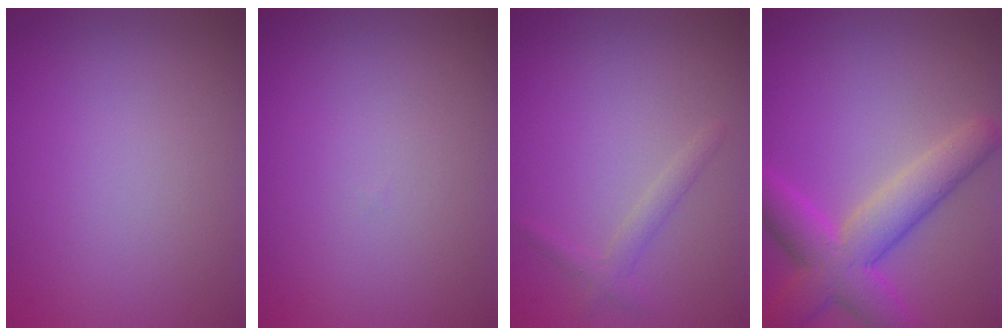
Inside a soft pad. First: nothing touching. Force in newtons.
{"total": 0.0}
{"total": 1.5, "press": 1.4, "slide": 0.1}
{"total": 6.4, "press": 6.4, "slide": 0.2}